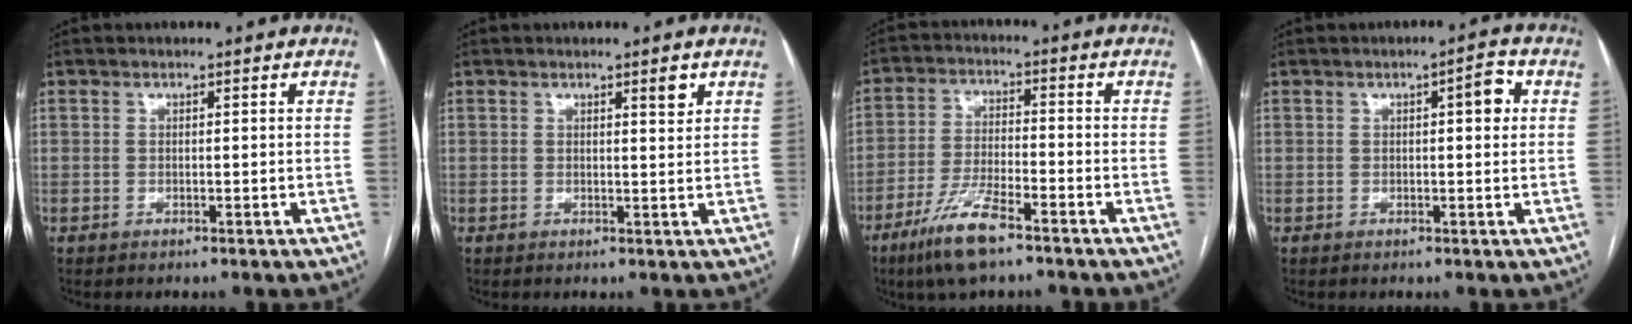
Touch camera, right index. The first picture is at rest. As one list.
[{"total": 1.9, "force": [1.1, 0.2, 1.5], "torque": [-0.022, -0.005, 0.016]}, {"total": 9.3, "force": [-6.2, 1.6, 6.8], "torque": [-0.138, -0.018, -0.115]}, {"total": 3.3, "force": [0.8, 0.8, 3.1], "torque": [-0.039, 0.007, 0.008]}]